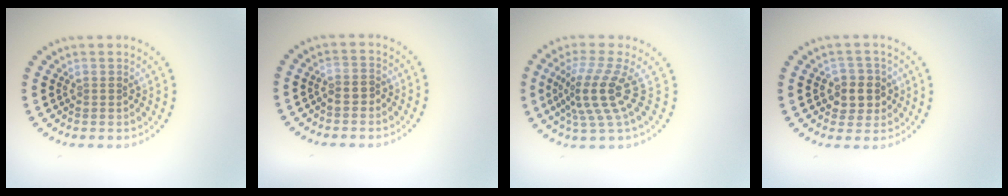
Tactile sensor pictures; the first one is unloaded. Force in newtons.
{"total": 1.1, "press": 1.0, "slide": 0.5}
{"total": 4.4, "press": 3.0, "slide": 3.2}
{"total": 2.8, "press": 2.6, "slide": 0.9}